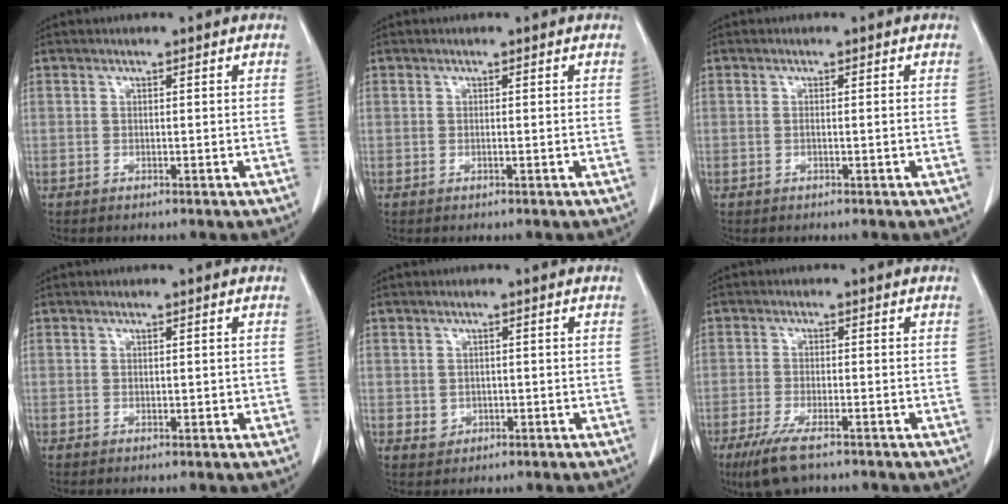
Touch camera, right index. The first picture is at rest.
{"total": 0.0}
{"total": 0.6, "force": [-0.2, 0.0, 0.6], "torque": [-0.010, 0.002, 0.000]}
{"total": 0.8, "force": [0.0, 0.5, 0.7], "torque": [-0.010, 0.000, 0.002]}
{"total": 1.9, "force": [-0.1, 1.9, 0.4], "torque": [-0.001, 0.004, 0.008]}
{"total": 6.4, "force": [-4.6, 1.6, 4.2], "torque": [-0.079, -0.015, -0.072]}